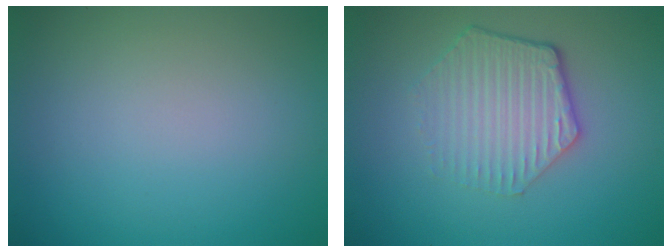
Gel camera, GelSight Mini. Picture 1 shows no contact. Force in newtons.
{"total": 4.1, "press": 3.3, "slide": 2.5}